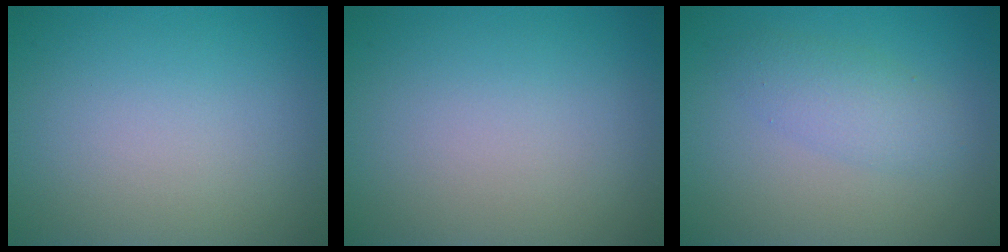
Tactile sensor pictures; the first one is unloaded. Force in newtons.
{"total": 0.0}
{"total": 2.5, "press": 2.5, "slide": 0.1}